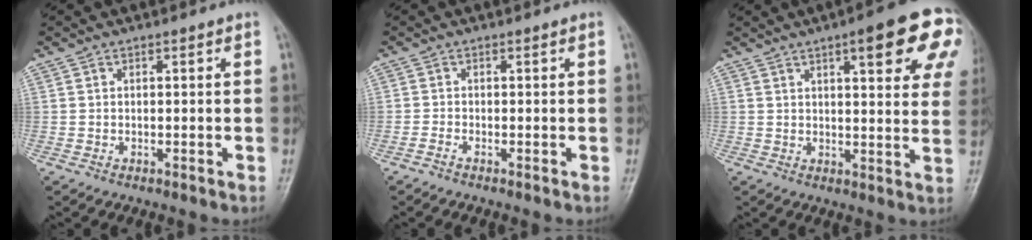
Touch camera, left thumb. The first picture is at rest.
{"total": 0.8, "force": [-0.6, 0.0, 0.4], "torque": [-0.013, 0.003, -0.016]}
{"total": 16.2, "force": [7.4, 4.4, 13.7], "torque": [-0.143, -0.018, 0.084]}